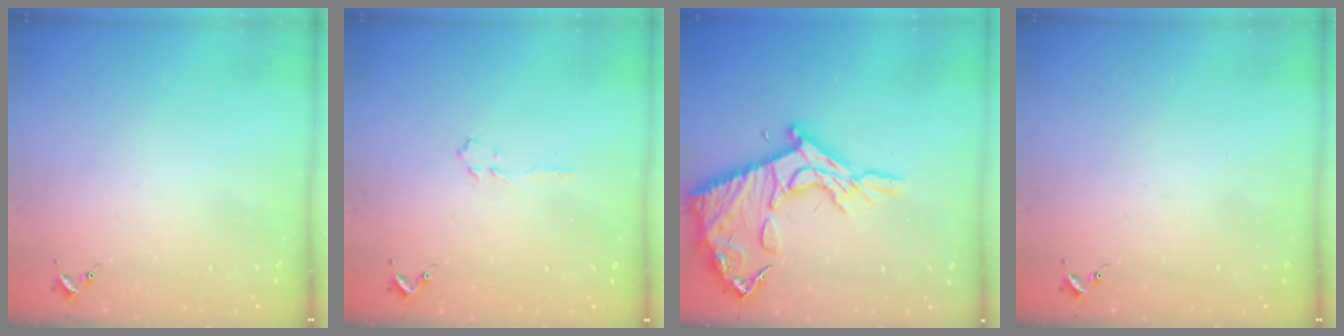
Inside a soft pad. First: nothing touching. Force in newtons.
{"total": 3.2, "press": 3.1, "slide": 0.4}
{"total": 19.4, "press": 19.4, "slide": 1.4}
{"total": 0.0}